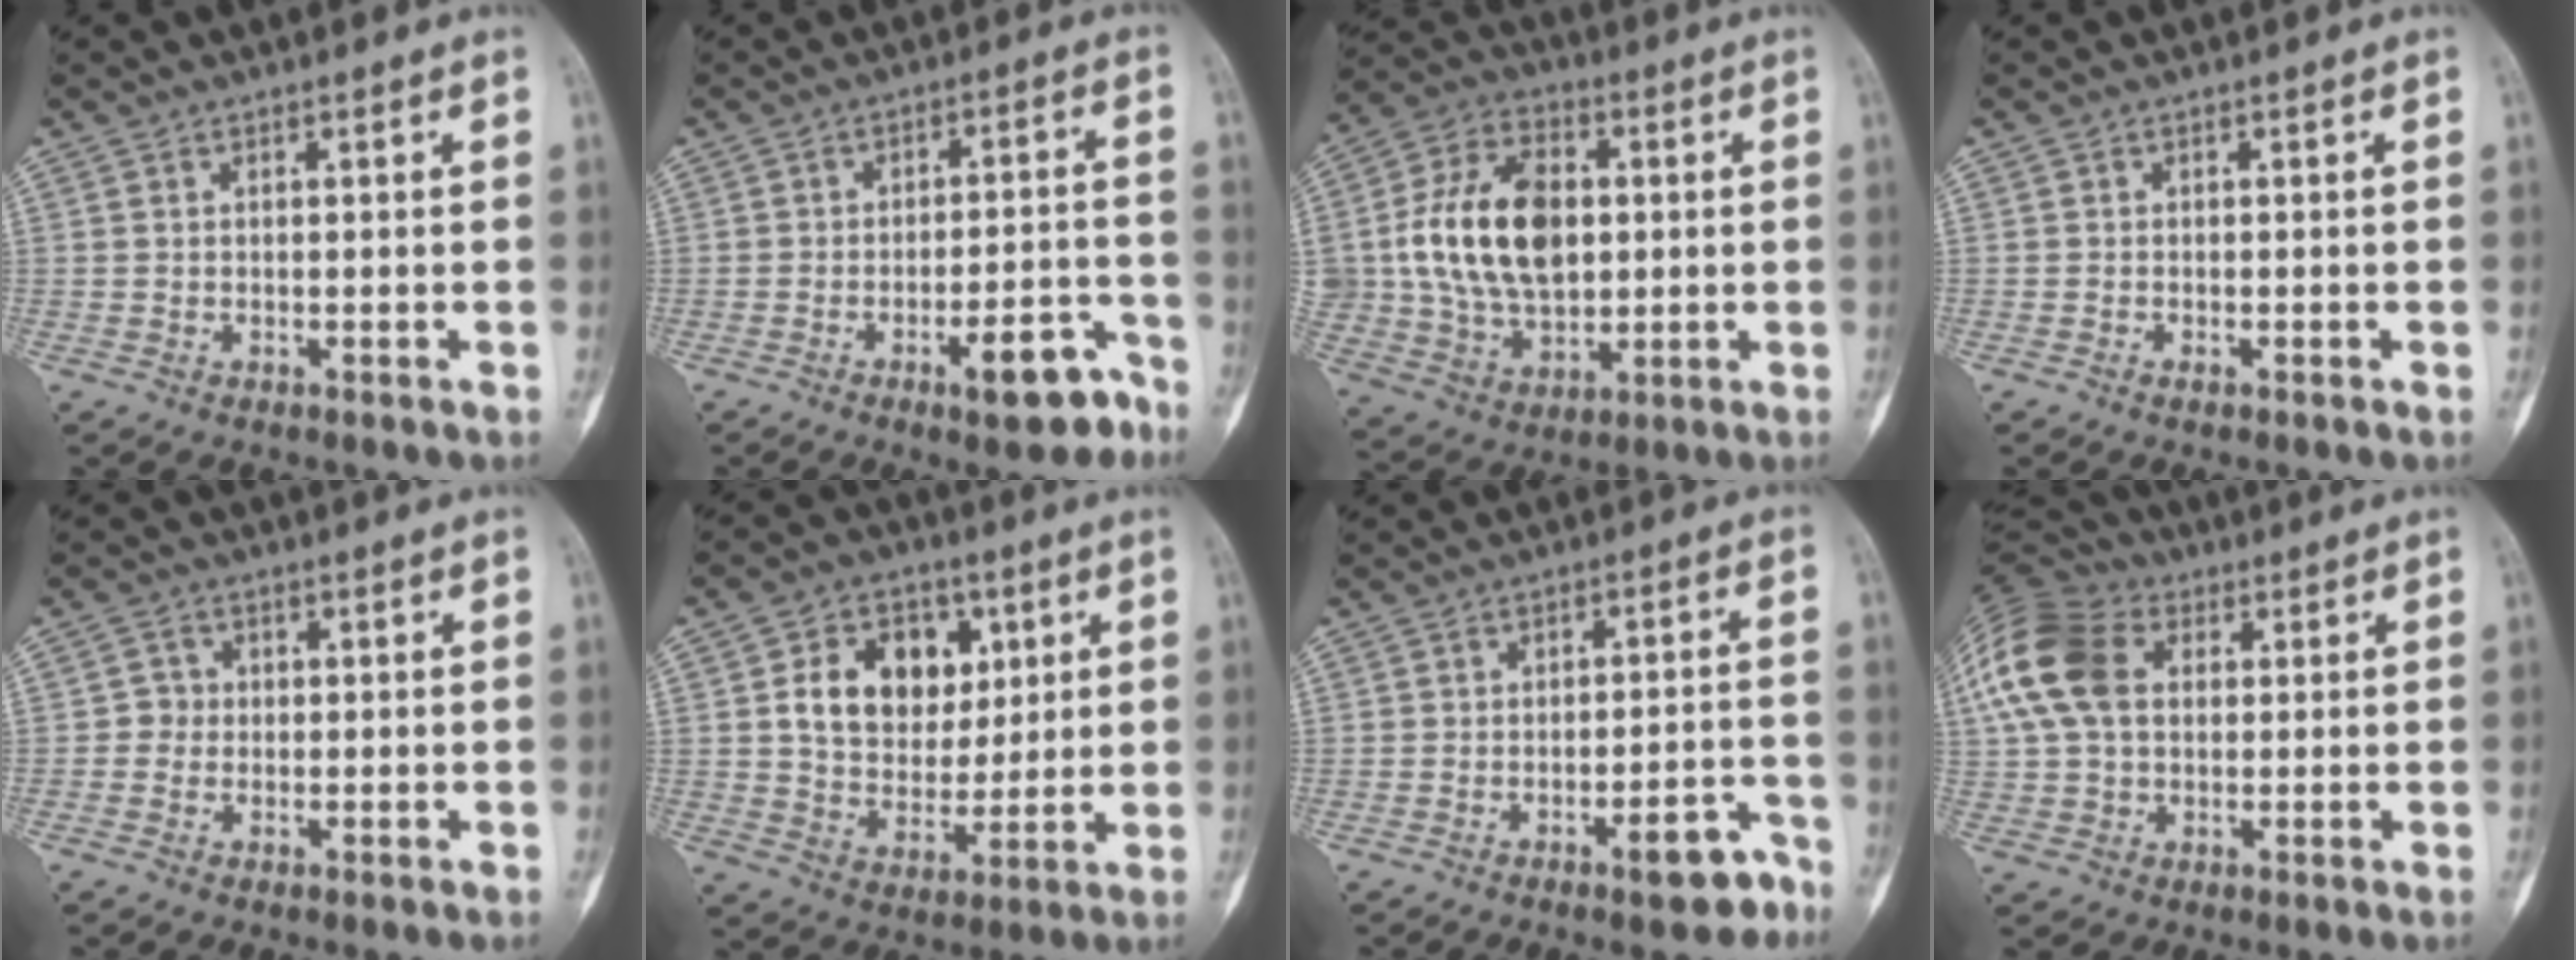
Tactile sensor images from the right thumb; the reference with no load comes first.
{"total": 9.1, "force": [-5.6, 3.0, 6.5], "torque": [-0.077, 0.043, -0.077]}
{"total": 19.1, "force": [1.8, 12.8, 14.1], "torque": [-0.234, 0.008, 0.038]}
{"total": 0.5, "force": [-0.4, 0.2, 0.4], "torque": [-0.009, 0.001, -0.008]}
{"total": 2.4, "force": [-0.2, 2.4, 0.5], "torque": [0.011, 0.009, -0.010]}
{"total": 13.4, "force": [3.7, 10.1, 7.9], "torque": [-0.085, -0.008, 0.067]}
{"total": 6.7, "force": [-4.4, 2.2, 4.6], "torque": [-0.045, 0.039, -0.055]}
{"total": 15.4, "force": [3.3, 10.9, 10.3], "torque": [-0.210, 0.023, 0.053]}